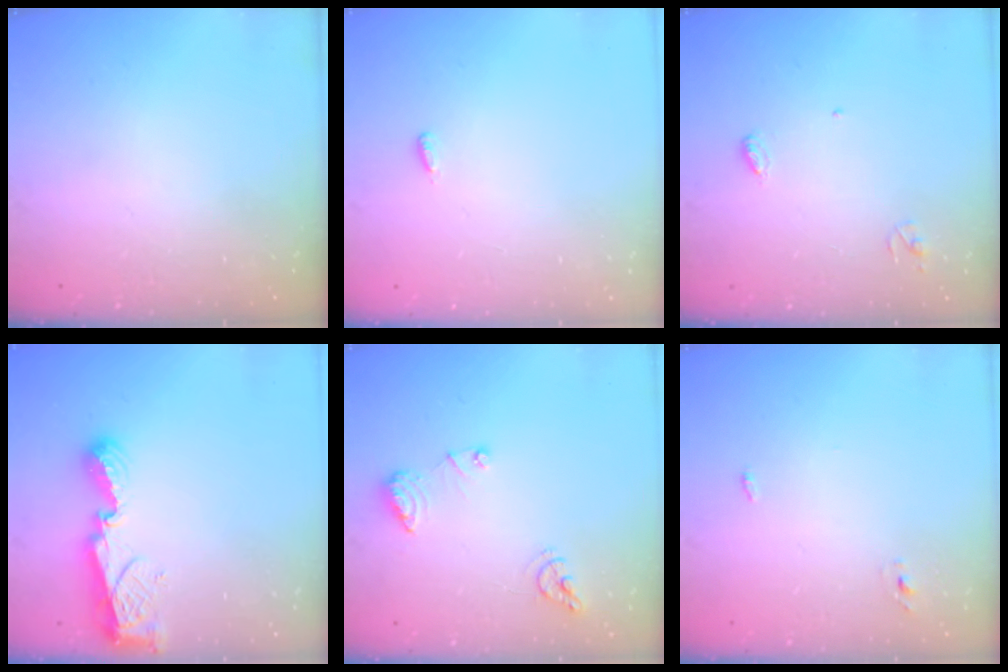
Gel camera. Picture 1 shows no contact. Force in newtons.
{"total": 2.7, "press": 2.6, "slide": 0.9}
{"total": 3.6, "press": 3.6, "slide": 0.3}
{"total": 8.1, "press": 8.1, "slide": 0.9}
{"total": 8.9, "press": 8.9, "slide": 1.0}
{"total": 2.7, "press": 2.6, "slide": 0.8}